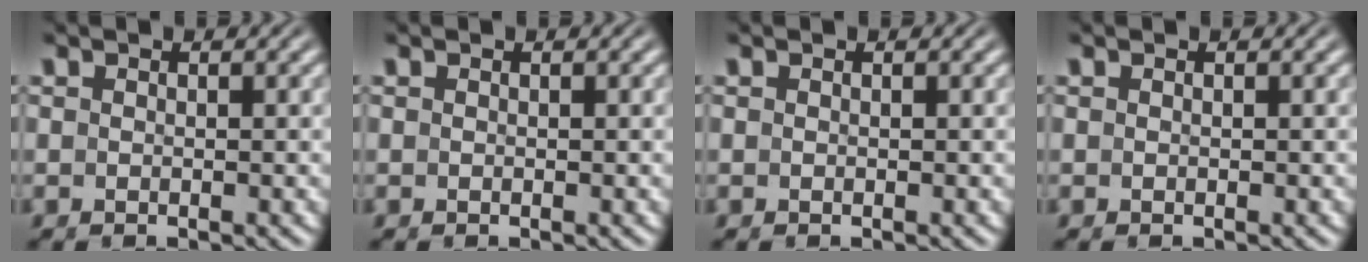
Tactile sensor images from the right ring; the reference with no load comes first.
{"total": 1.5, "force": [-0.3, -1.4, -0.4], "torque": [0.017, -0.010, 0.006]}
{"total": 0.0}
{"total": 0.0}